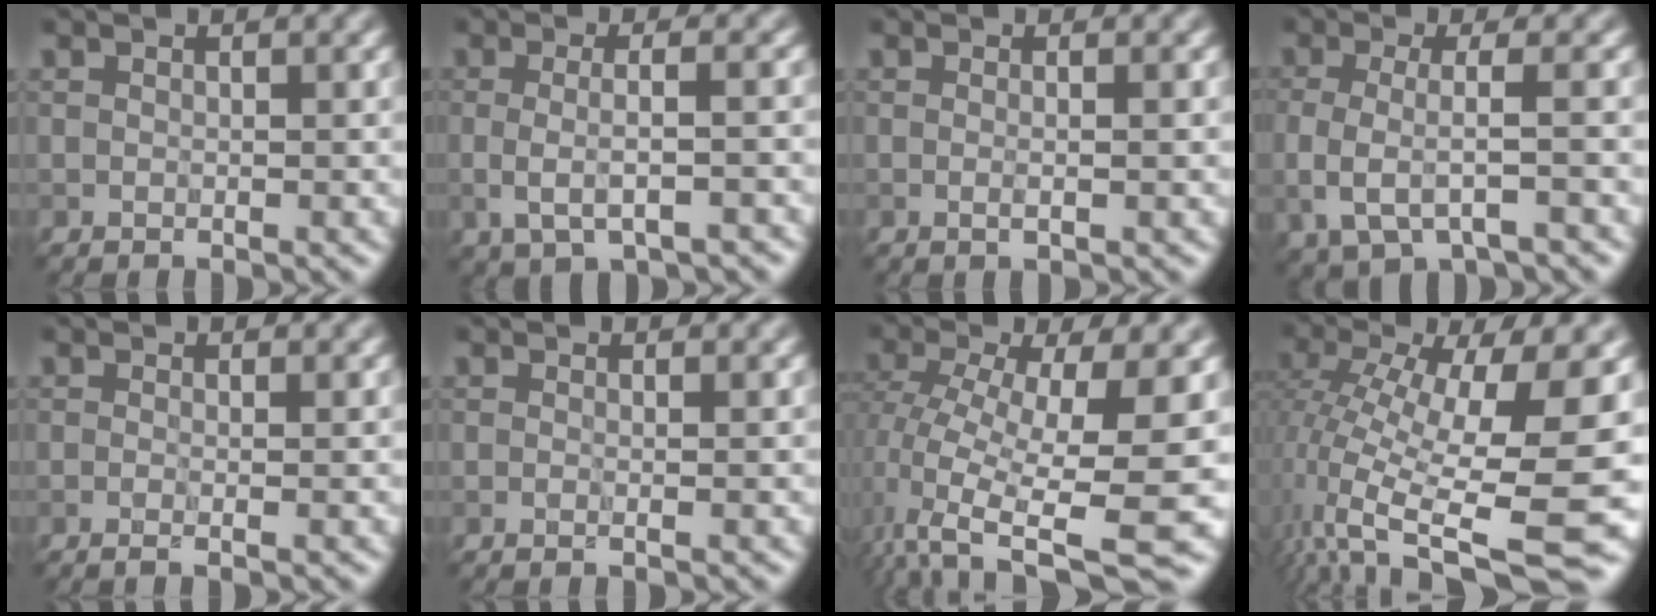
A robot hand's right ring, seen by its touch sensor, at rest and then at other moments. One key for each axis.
{"total": 4.0, "fx": -0.4, "fy": 1.3, "fz": 3.8, "tx": -0.067, "ty": -0.006, "tz": -0.007}
{"total": 1.4, "fx": -0.1, "fy": 0.3, "fz": 1.4, "tx": -0.018, "ty": -0.003, "tz": -0.004}
{"total": 4.1, "fx": -0.7, "fy": 1.4, "fz": 3.8, "tx": -0.078, "ty": -0.013, "tz": -0.014}
{"total": 2.8, "fx": 0.1, "fy": 1.5, "fz": 2.4, "tx": -0.014, "ty": 0.000, "tz": -0.024}
{"total": 2.0, "fx": 0.1, "fy": 1.1, "fz": 1.7, "tx": -0.007, "ty": -0.003, "tz": -0.023}
{"total": 11.3, "fx": -1.7, "fy": 3.6, "fz": 10.5, "tx": -0.192, "ty": -0.023, "tz": -0.021}
{"total": 14.3, "fx": -1.7, "fy": 4.7, "fz": 13.5, "tx": -0.265, "ty": -0.005, "tz": -0.017}